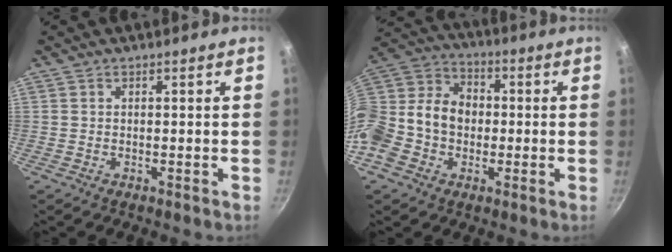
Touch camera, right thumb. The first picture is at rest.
{"total": 19.4, "force": [-3.0, 15.5, 11.3], "torque": [-0.220, 0.060, -0.067]}